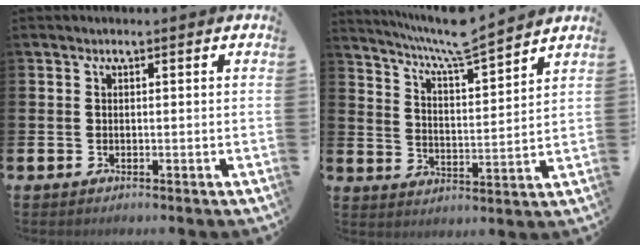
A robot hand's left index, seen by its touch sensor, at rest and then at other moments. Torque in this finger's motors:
{"motor_torque": [0.90, -1.24, 0.46, 0.11]}